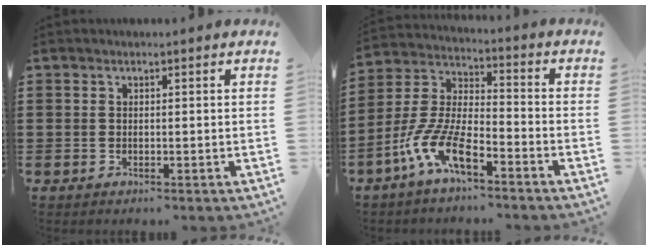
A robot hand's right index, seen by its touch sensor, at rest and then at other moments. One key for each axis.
{"total": 9.4, "fx": -6.2, "fy": 2.5, "fz": 6.6, "tx": -0.179, "ty": -0.021, "tz": -0.131}